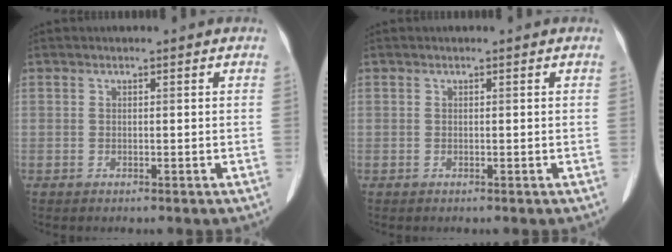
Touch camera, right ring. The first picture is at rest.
{"total": 0.0}